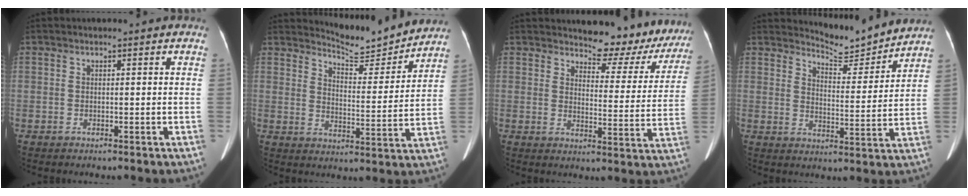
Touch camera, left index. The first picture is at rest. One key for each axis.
{"total": 10.6, "fx": 10.5, "fy": 0.8, "fz": 1.5, "tx": -0.029, "ty": -0.017, "tz": 0.148}
{"total": 12.4, "fx": 11.5, "fy": 3.8, "fz": 2.8, "tx": -0.017, "ty": -0.031, "tz": 0.122}
{"total": 8.4, "fx": 8.3, "fy": 0.4, "fz": 0.4, "tx": -0.017, "ty": -0.015, "tz": 0.121}